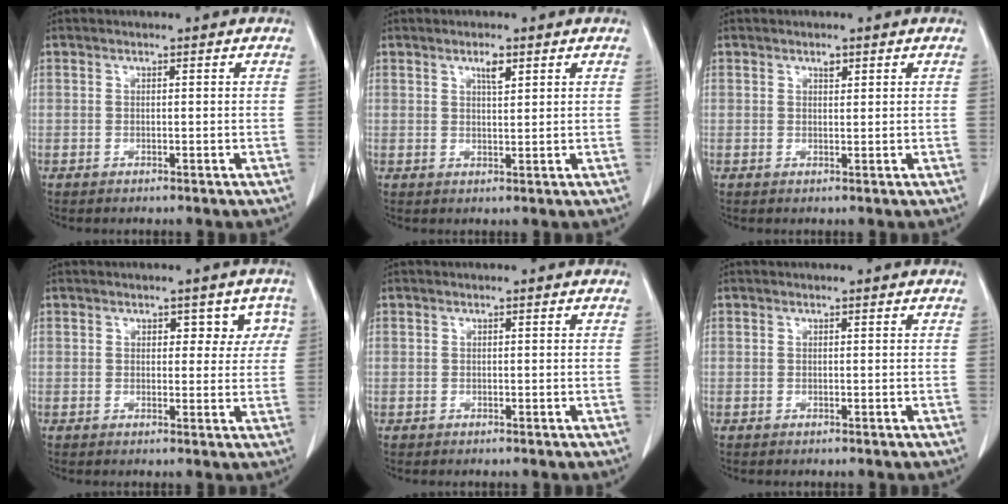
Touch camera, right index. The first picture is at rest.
{"total": 2.4, "force": [1.4, 0.6, 1.8], "torque": [-0.033, -0.001, 0.024]}
{"total": 1.0, "force": [0.7, 0.5, 0.6], "torque": [-0.009, -0.003, 0.010]}
{"total": 4.3, "force": [1.7, 2.9, 2.8], "torque": [-0.008, 0.012, 0.017]}
{"total": 0.0}
{"total": 0.0}